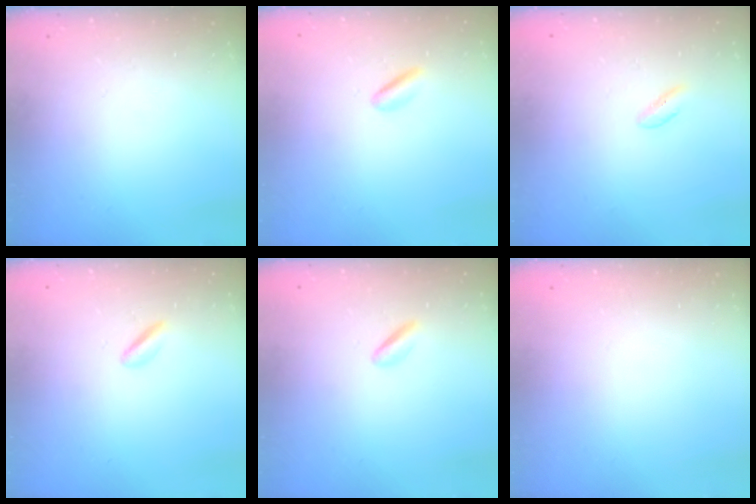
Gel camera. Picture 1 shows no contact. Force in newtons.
{"total": 2.5, "press": 2.4, "slide": 0.7}
{"total": 0.7, "press": 0.6, "slide": 0.5}
{"total": 0.9, "press": 0.7, "slide": 0.6}
{"total": 1.4, "press": 1.2, "slide": 0.8}
{"total": 2.0, "press": 2.0, "slide": 0.1}